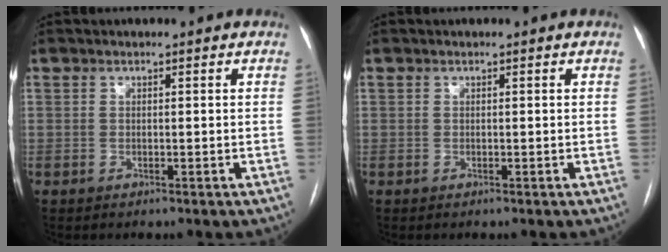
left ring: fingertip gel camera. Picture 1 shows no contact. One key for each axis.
{"total": 0.0}